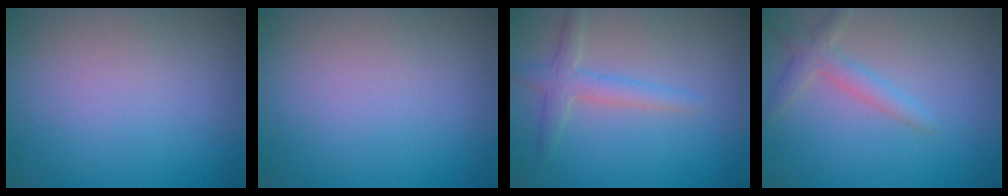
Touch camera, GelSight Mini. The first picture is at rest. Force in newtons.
{"total": 0.0}
{"total": 2.3, "press": 2.3, "slide": 0.1}
{"total": 2.2, "press": 2.2, "slide": 0.1}